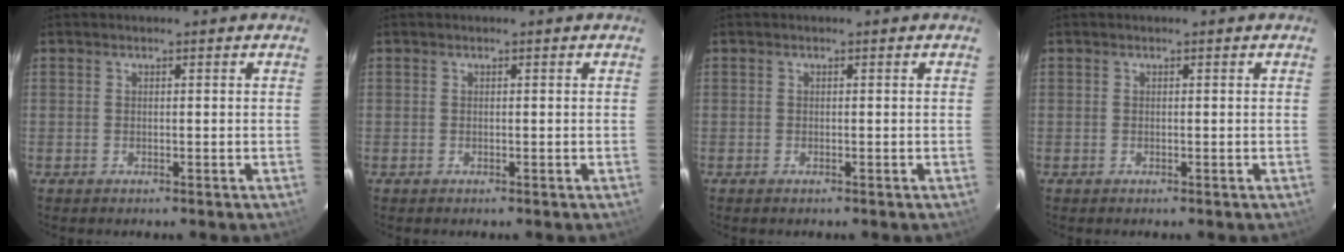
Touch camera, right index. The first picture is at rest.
{"total": 0.0}
{"total": 0.0}
{"total": 0.0}